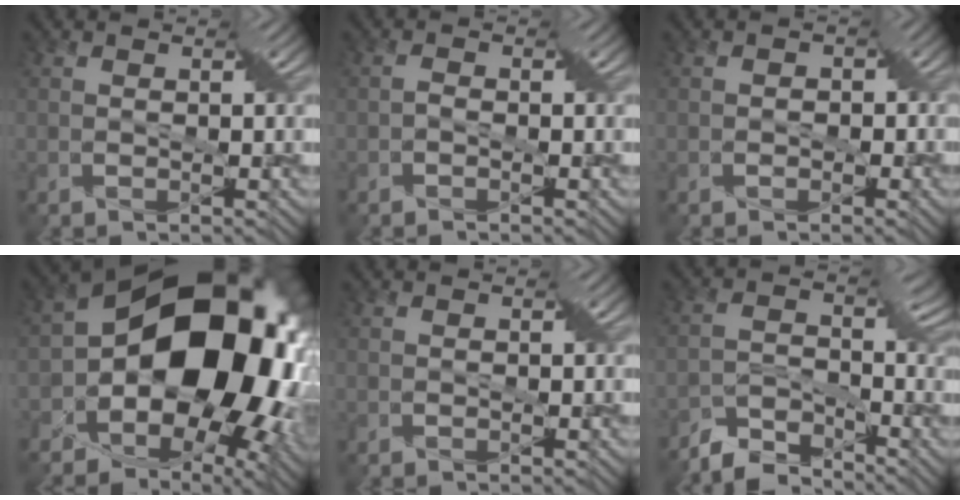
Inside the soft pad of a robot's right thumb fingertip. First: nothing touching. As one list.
[{"total": 0.6, "force": [-0.4, -0.3, 0.2], "torque": [-0.007, 0.004, -0.011]}, {"total": 2.4, "force": [-0.8, 2.1, 0.8], "torque": [-0.004, 0.007, -0.021]}, {"total": 16.7, "force": [0.4, 11.6, 12.1], "torque": [-0.202, -0.019, 0.035]}, {"total": 0.0}, {"total": 5.5, "force": [-5.1, 1.4, 1.5], "torque": [-0.047, -0.009, -0.098]}]